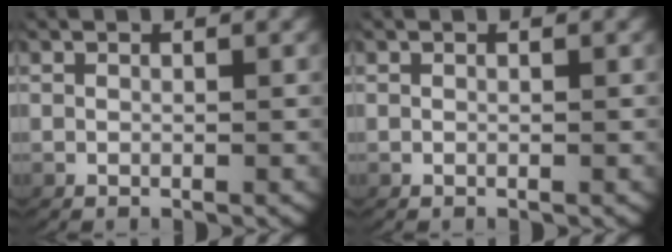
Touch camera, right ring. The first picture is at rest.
{"total": 0.0}